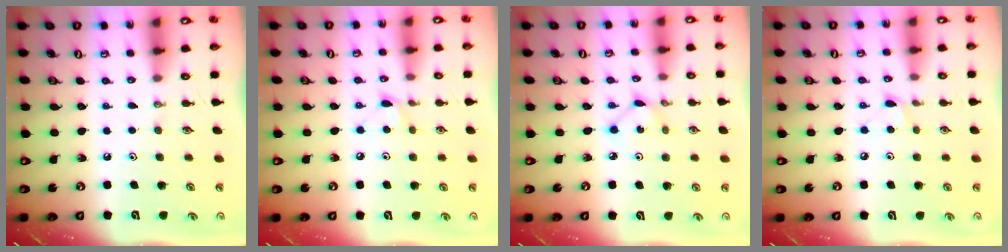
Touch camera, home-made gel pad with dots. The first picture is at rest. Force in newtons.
{"total": 5.2, "press": 5.1, "slide": 0.6}
{"total": 1.5, "press": 1.5, "slide": 0.1}
{"total": 4.3, "press": 4.3, "slide": 0.5}